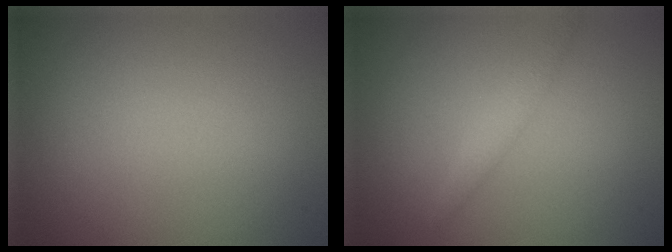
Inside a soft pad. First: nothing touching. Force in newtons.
{"total": 1.5, "press": 1.5, "slide": 0.1}